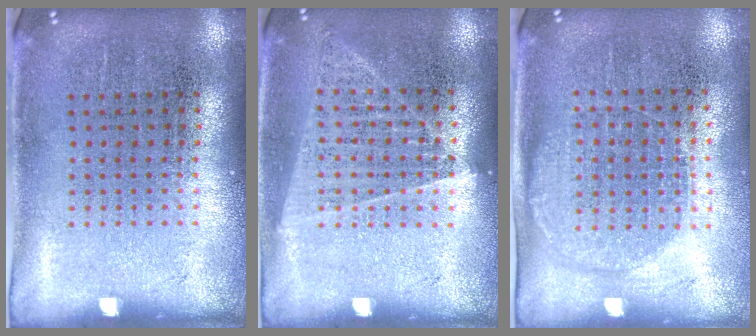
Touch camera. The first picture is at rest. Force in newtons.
{"total": 1.2, "press": 1.1, "slide": 0.1}
{"total": 1.4, "press": 1.2, "slide": 0.6}